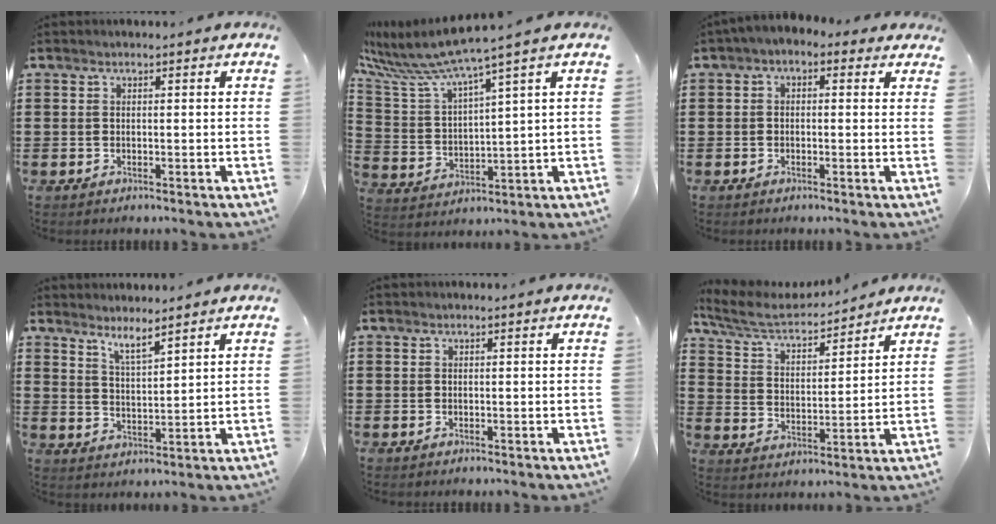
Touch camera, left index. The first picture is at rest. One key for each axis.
{"total": 6.7, "fx": 5.8, "fy": -0.1, "fz": 3.5, "tx": -0.104, "ty": -0.043, "tz": 0.091}
{"total": 1.6, "fx": -0.8, "fy": 1.0, "fz": 0.9, "tx": -0.020, "ty": 0.008, "tz": -0.019}
{"total": 3.9, "fx": 3.5, "fy": -0.2, "fz": 1.6, "tx": -0.043, "ty": -0.009, "tz": 0.063}
{"total": 0.0}
{"total": 6.0, "fx": 5.4, "fy": 1.1, "fz": 2.4, "tx": -0.072, "ty": -0.032, "tz": 0.090}